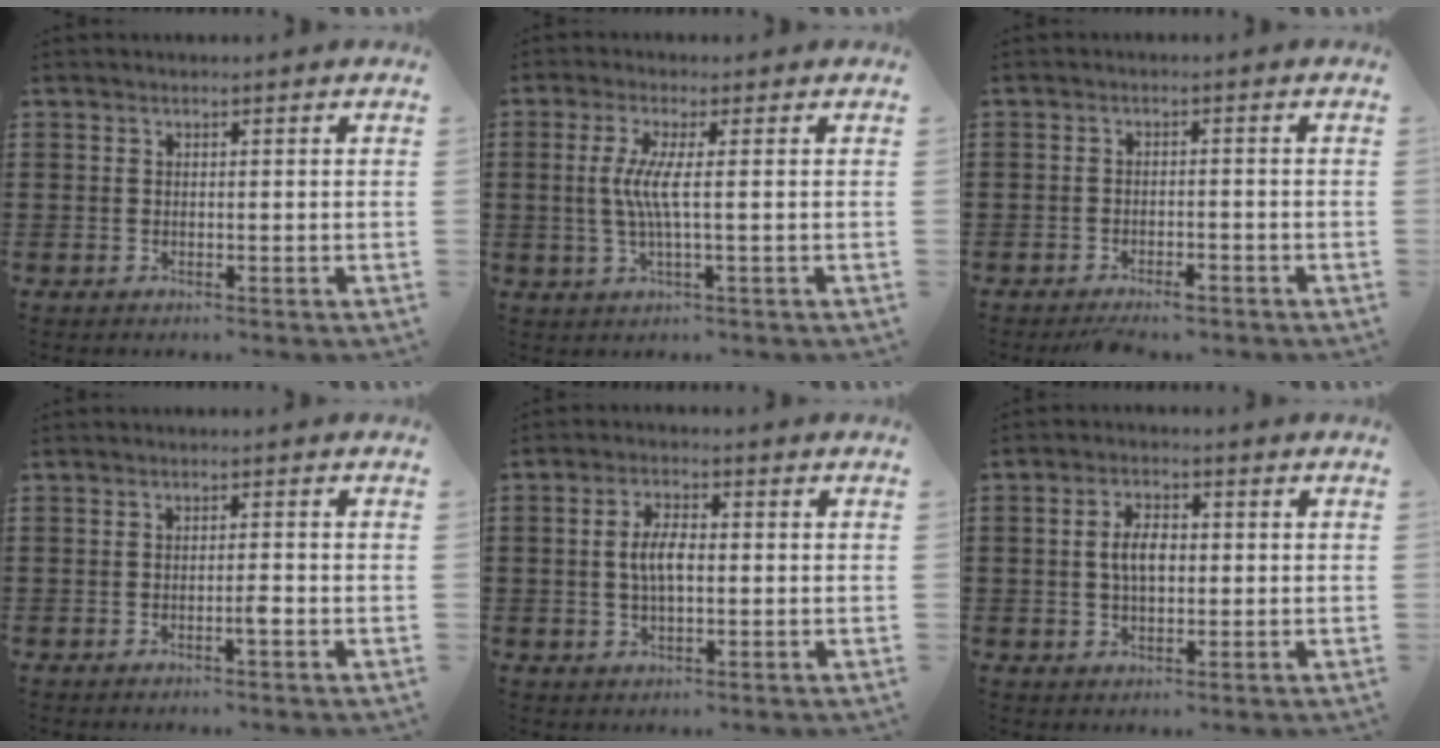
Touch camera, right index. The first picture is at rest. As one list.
[{"total": 5.0, "force": [0.2, -0.1, 5.0], "torque": [-0.117, -0.016, -0.007]}, {"total": 1.9, "force": [-1.6, 0.4, 0.9], "torque": [-0.020, 0.002, -0.033]}, {"total": 1.7, "force": [-0.8, 0.1, 1.5], "torque": [-0.027, 0.000, -0.014]}, {"total": 4.6, "force": [0.0, 2.0, 4.1], "torque": [-0.086, 0.004, -0.005]}, {"total": 4.5, "force": [0.2, 2.4, 3.8], "torque": [-0.067, 0.007, -0.001]}]